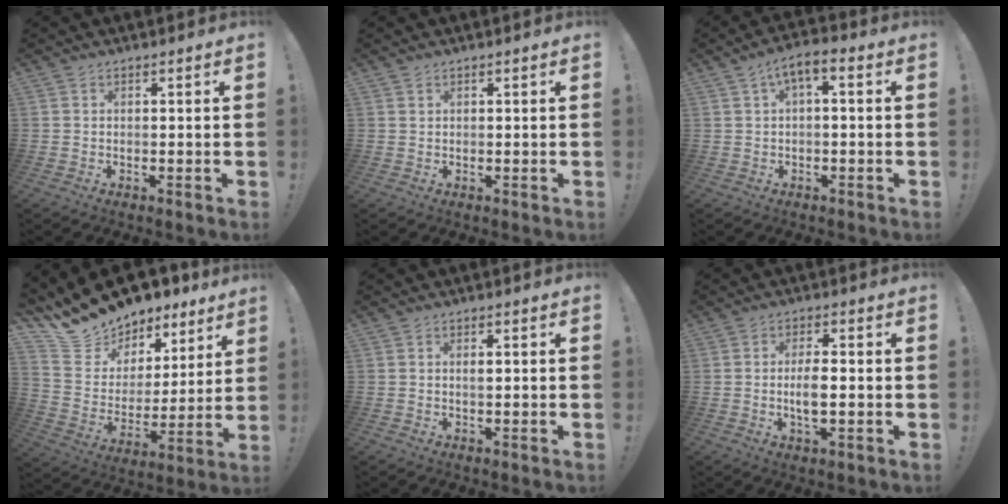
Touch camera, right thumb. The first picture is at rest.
{"total": 0.0}
{"total": 5.1, "force": [0.9, 1.7, 4.8], "torque": [-0.077, -0.003, 0.014]}
{"total": 15.5, "force": [13.6, 7.0, 2.5], "torque": [-0.061, -0.112, 0.260]}
{"total": 1.1, "force": [-0.1, 0.3, 1.1], "torque": [-0.007, -0.004, -0.005]}
{"total": 6.2, "force": [-0.9, 2.1, 5.8], "torque": [-0.107, -0.007, -0.023]}